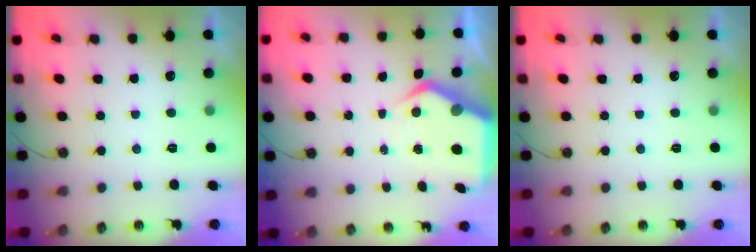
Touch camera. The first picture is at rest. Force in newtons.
{"total": 7.5, "press": 7.4, "slide": 0.9}
{"total": 0.0}